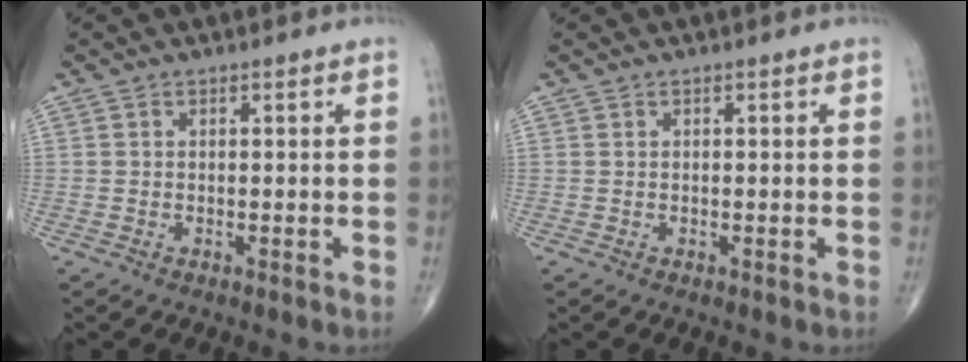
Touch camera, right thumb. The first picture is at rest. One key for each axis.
{"total": 0.0}